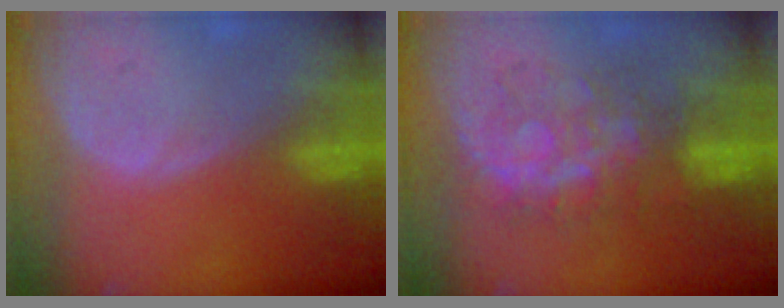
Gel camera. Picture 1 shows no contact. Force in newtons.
{"total": 7.9, "press": 7.9, "slide": 0.0}